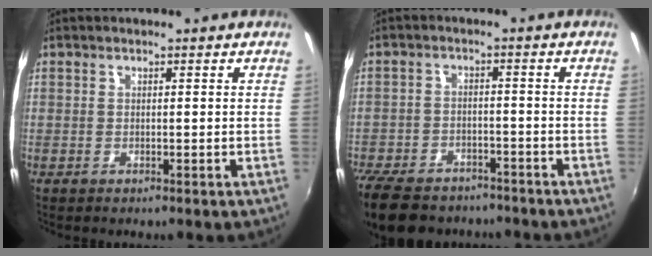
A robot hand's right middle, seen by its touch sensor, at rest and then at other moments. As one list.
[{"total": 16.4, "force": [-12.9, 7.7, 6.6], "torque": [-0.177, -0.009, -0.202]}]